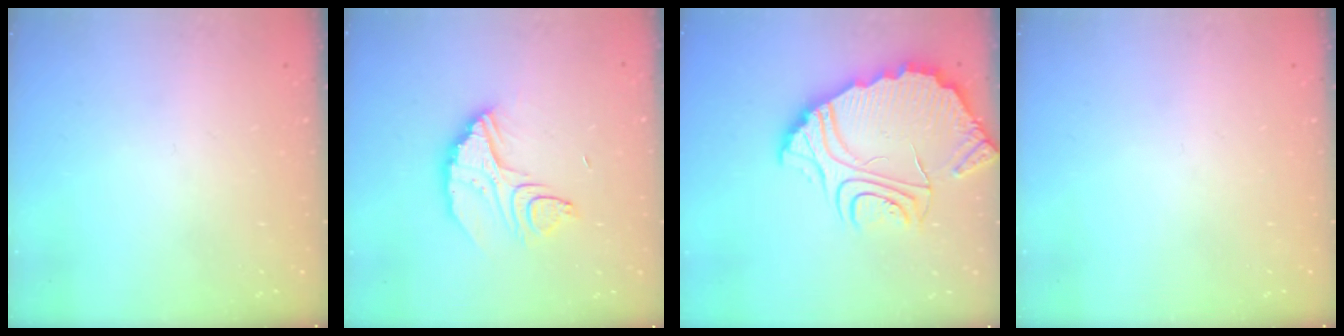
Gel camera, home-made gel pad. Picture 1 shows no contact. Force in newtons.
{"total": 10.9, "press": 10.9, "slide": 0.7}
{"total": 13.0, "press": 12.9, "slide": 1.2}
{"total": 0.0}